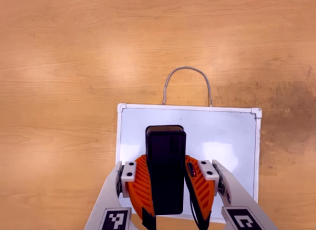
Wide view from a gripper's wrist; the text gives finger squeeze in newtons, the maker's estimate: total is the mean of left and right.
{"total": 6.2, "left": 5.2, "right": 7.3}